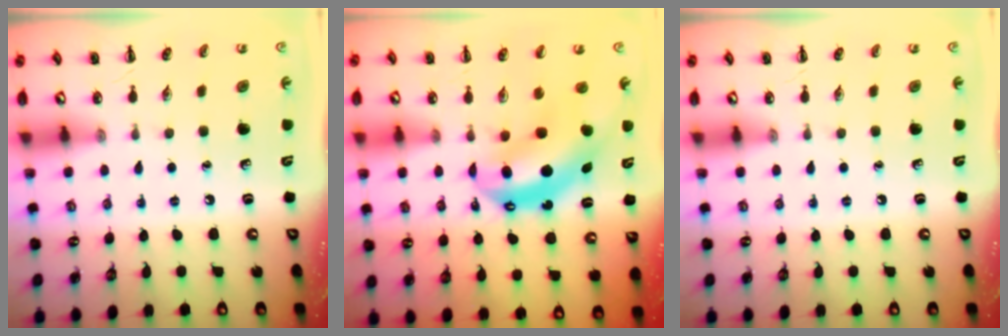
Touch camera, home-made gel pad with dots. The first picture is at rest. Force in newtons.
{"total": 8.2, "press": 8.0, "slide": 2.0}
{"total": 0.0}